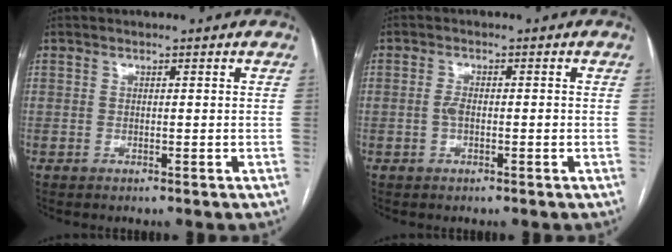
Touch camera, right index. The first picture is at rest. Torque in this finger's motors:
{"motor_torque": [0.60, -0.03, 0.13, 0.04]}